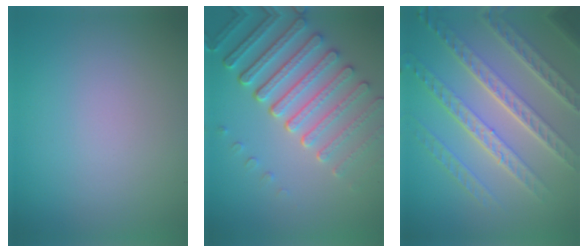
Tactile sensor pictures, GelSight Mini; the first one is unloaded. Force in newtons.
{"total": 7.4, "press": 5.5, "slide": 4.9}
{"total": 8.0, "press": 5.6, "slide": 5.8}